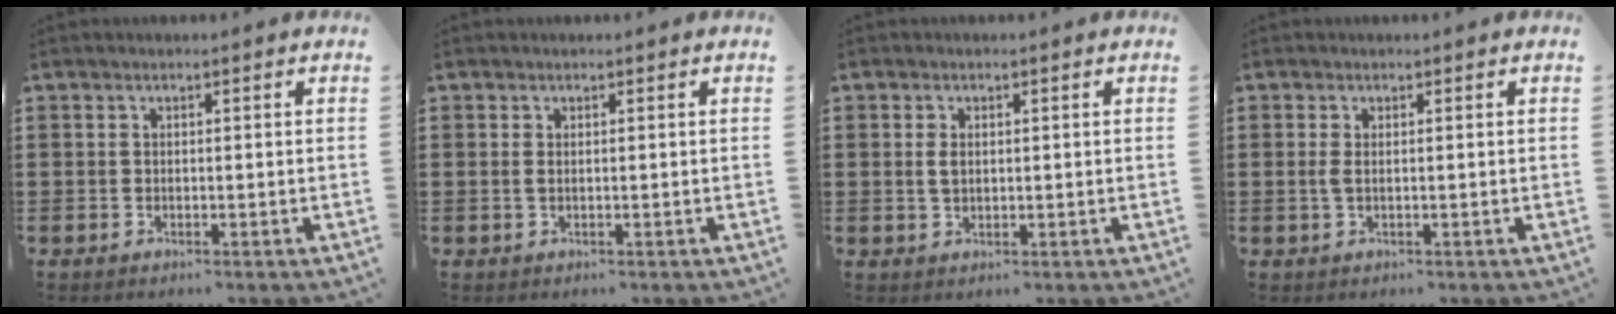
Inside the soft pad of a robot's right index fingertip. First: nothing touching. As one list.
[{"total": 0.7, "force": [0.1, 0.0, 0.6], "torque": [-0.014, 0.000, 0.003]}, {"total": 2.1, "force": [0.5, 1.1, 1.7], "torque": [-0.036, 0.007, 0.007]}, {"total": 1.4, "force": [0.0, 0.3, 1.4], "torque": [-0.035, -0.002, -0.002]}]